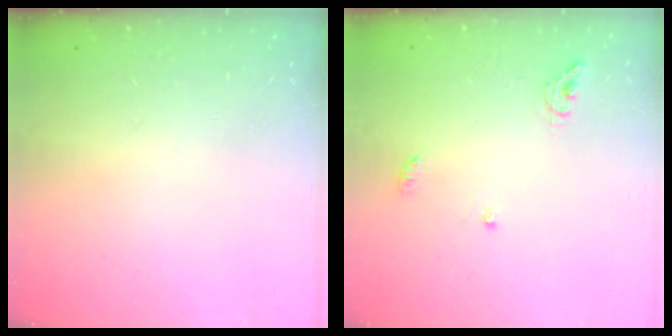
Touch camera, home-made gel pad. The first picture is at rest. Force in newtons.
{"total": 6.8, "press": 6.8, "slide": 0.5}